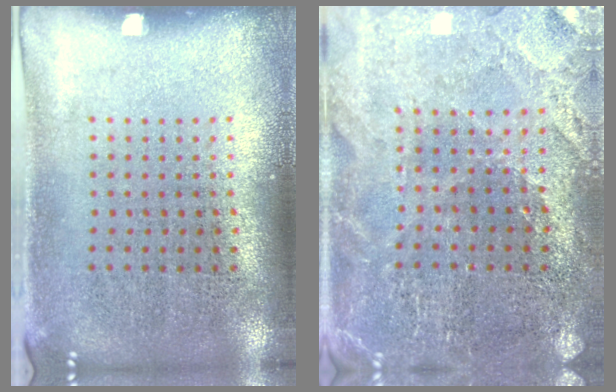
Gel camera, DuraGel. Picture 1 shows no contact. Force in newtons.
{"total": 1.5, "press": 1.4, "slide": 0.3}